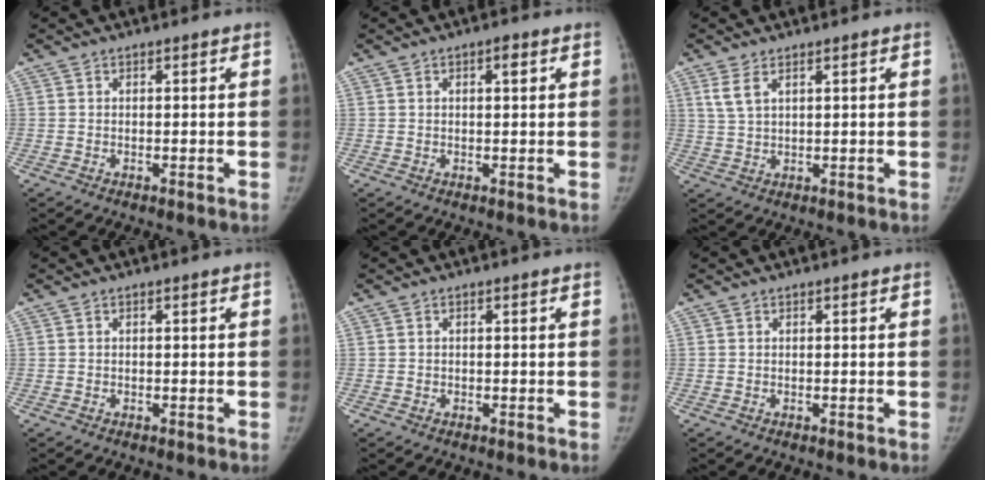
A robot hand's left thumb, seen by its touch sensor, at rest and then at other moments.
{"total": 2.1, "force": [0.9, 0.8, 1.8], "torque": [-0.022, 0.000, 0.011]}
{"total": 3.8, "force": [2.0, 1.6, 2.7], "torque": [-0.059, 0.001, 0.049]}
{"total": 0.0}
{"total": 0.0}
{"total": 0.0}